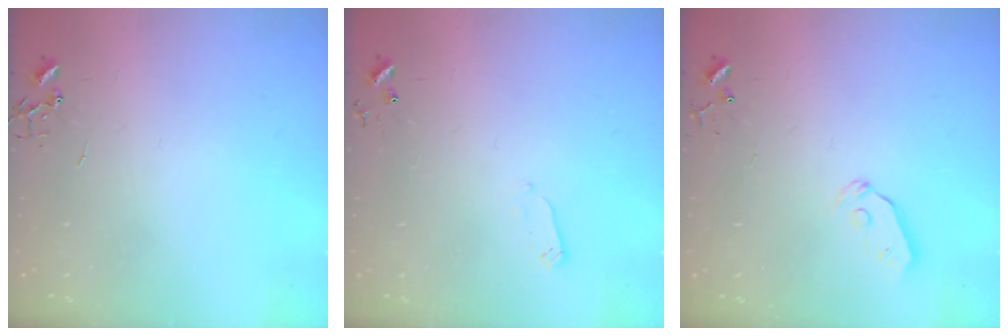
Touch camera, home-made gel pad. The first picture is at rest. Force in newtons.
{"total": 2.4, "press": 2.4, "slide": 0.4}
{"total": 4.9, "press": 4.8, "slide": 0.8}